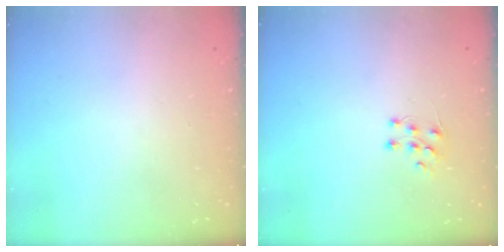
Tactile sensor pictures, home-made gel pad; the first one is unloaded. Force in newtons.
{"total": 4.7, "press": 4.7, "slide": 0.3}